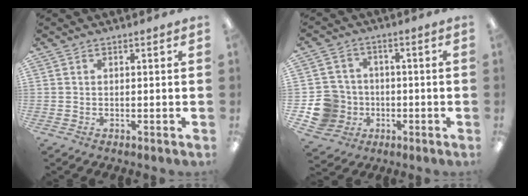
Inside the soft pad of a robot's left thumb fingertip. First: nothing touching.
{"total": 10.4, "force": [-2.8, 9.6, 2.7], "torque": [-0.078, 0.030, -0.041]}